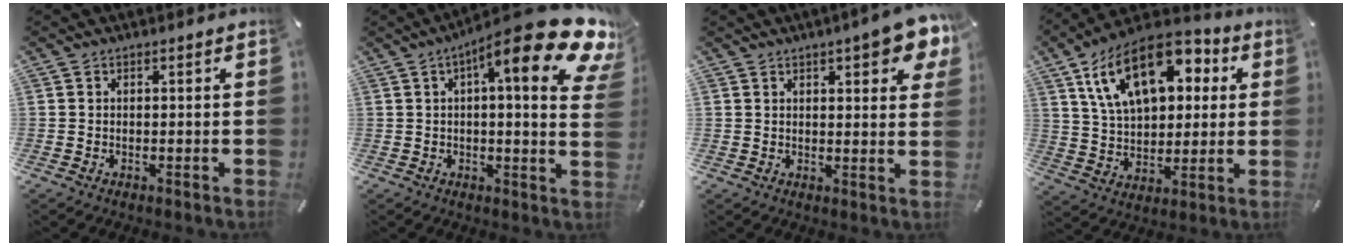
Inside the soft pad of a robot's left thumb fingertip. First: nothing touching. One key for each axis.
{"total": 19.2, "fx": 9.7, "fy": 4.5, "fz": 16.0, "tx": -0.224, "ty": -0.071, "tz": 0.144}
{"total": 7.1, "fx": 4.3, "fy": 2.9, "fz": 4.8, "tx": -0.060, "ty": -0.015, "tz": 0.073}
{"total": 20.0, "fx": 9.0, "fy": 12.1, "fz": 13.1, "tx": -0.253, "ty": -0.025, "tz": 0.158}